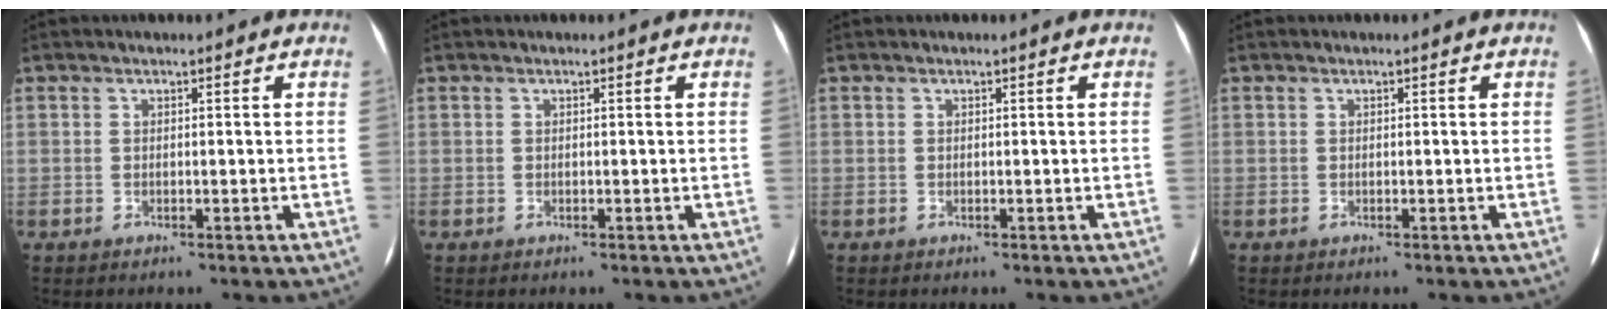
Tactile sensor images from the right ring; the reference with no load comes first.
{"total": 0.0}
{"total": 0.0}
{"total": 0.0}